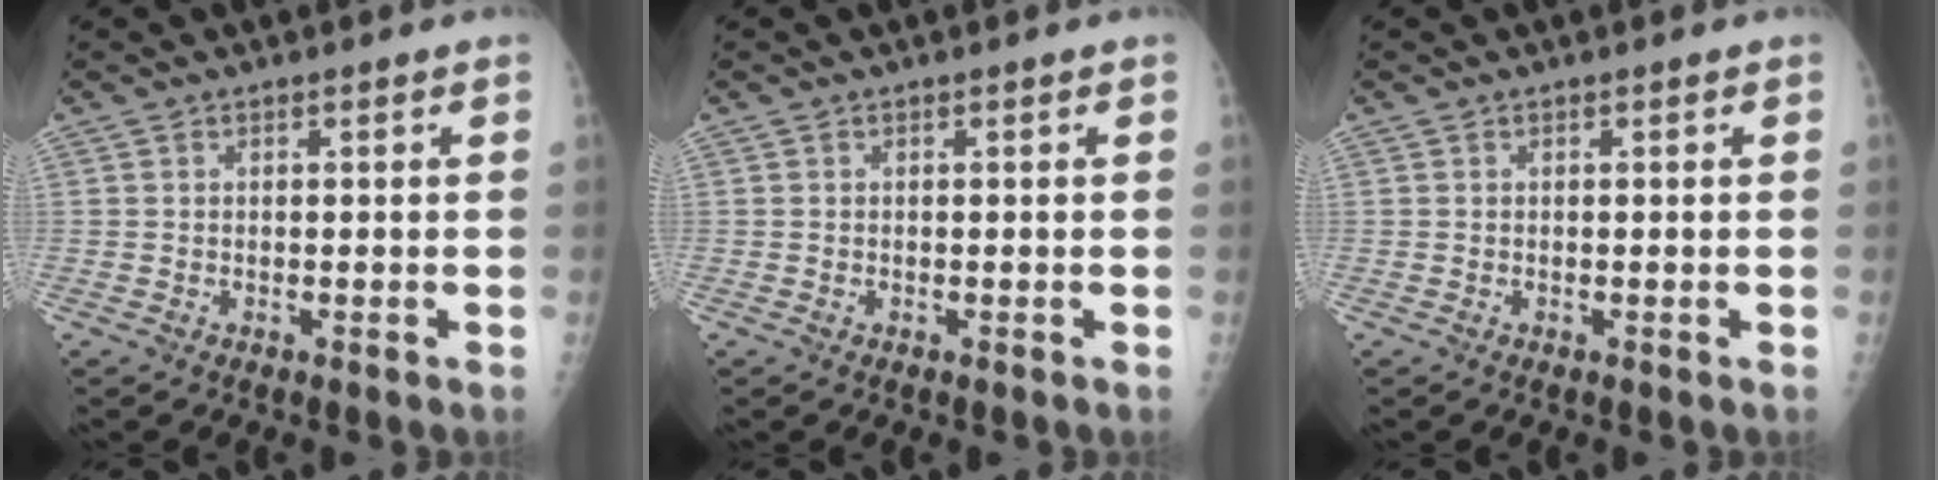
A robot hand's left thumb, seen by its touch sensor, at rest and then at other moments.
{"total": 0.0}
{"total": 0.0}